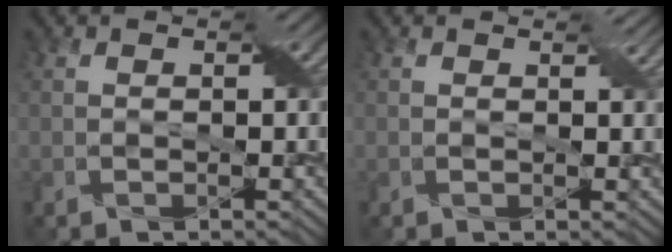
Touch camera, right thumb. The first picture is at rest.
{"total": 1.0, "force": [0.7, 0.3, 0.6], "torque": [-0.012, -0.003, 0.012]}